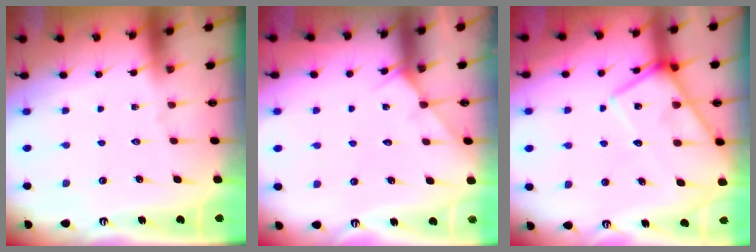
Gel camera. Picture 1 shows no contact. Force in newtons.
{"total": 5.7, "press": 5.7, "slide": 0.5}
{"total": 12.4, "press": 12.3, "slide": 1.2}